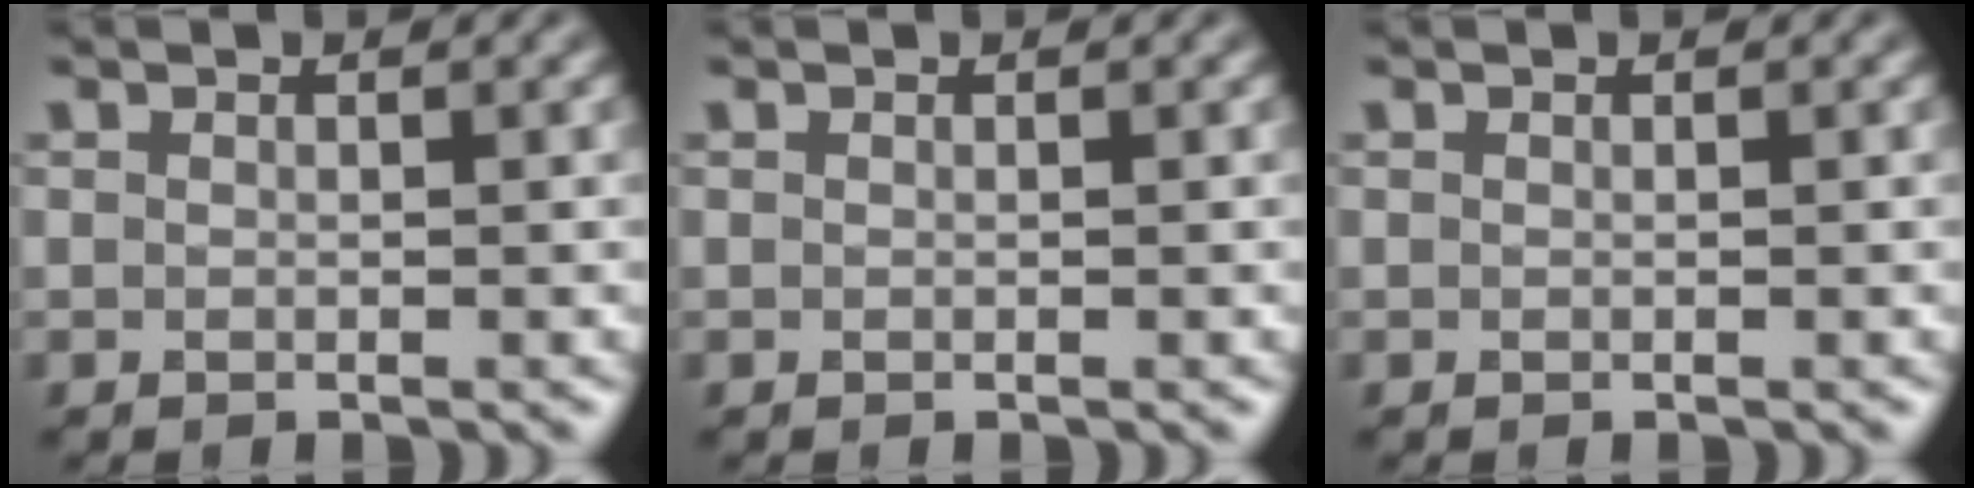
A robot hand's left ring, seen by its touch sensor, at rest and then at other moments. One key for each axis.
{"total": 0.0}
{"total": 0.0}